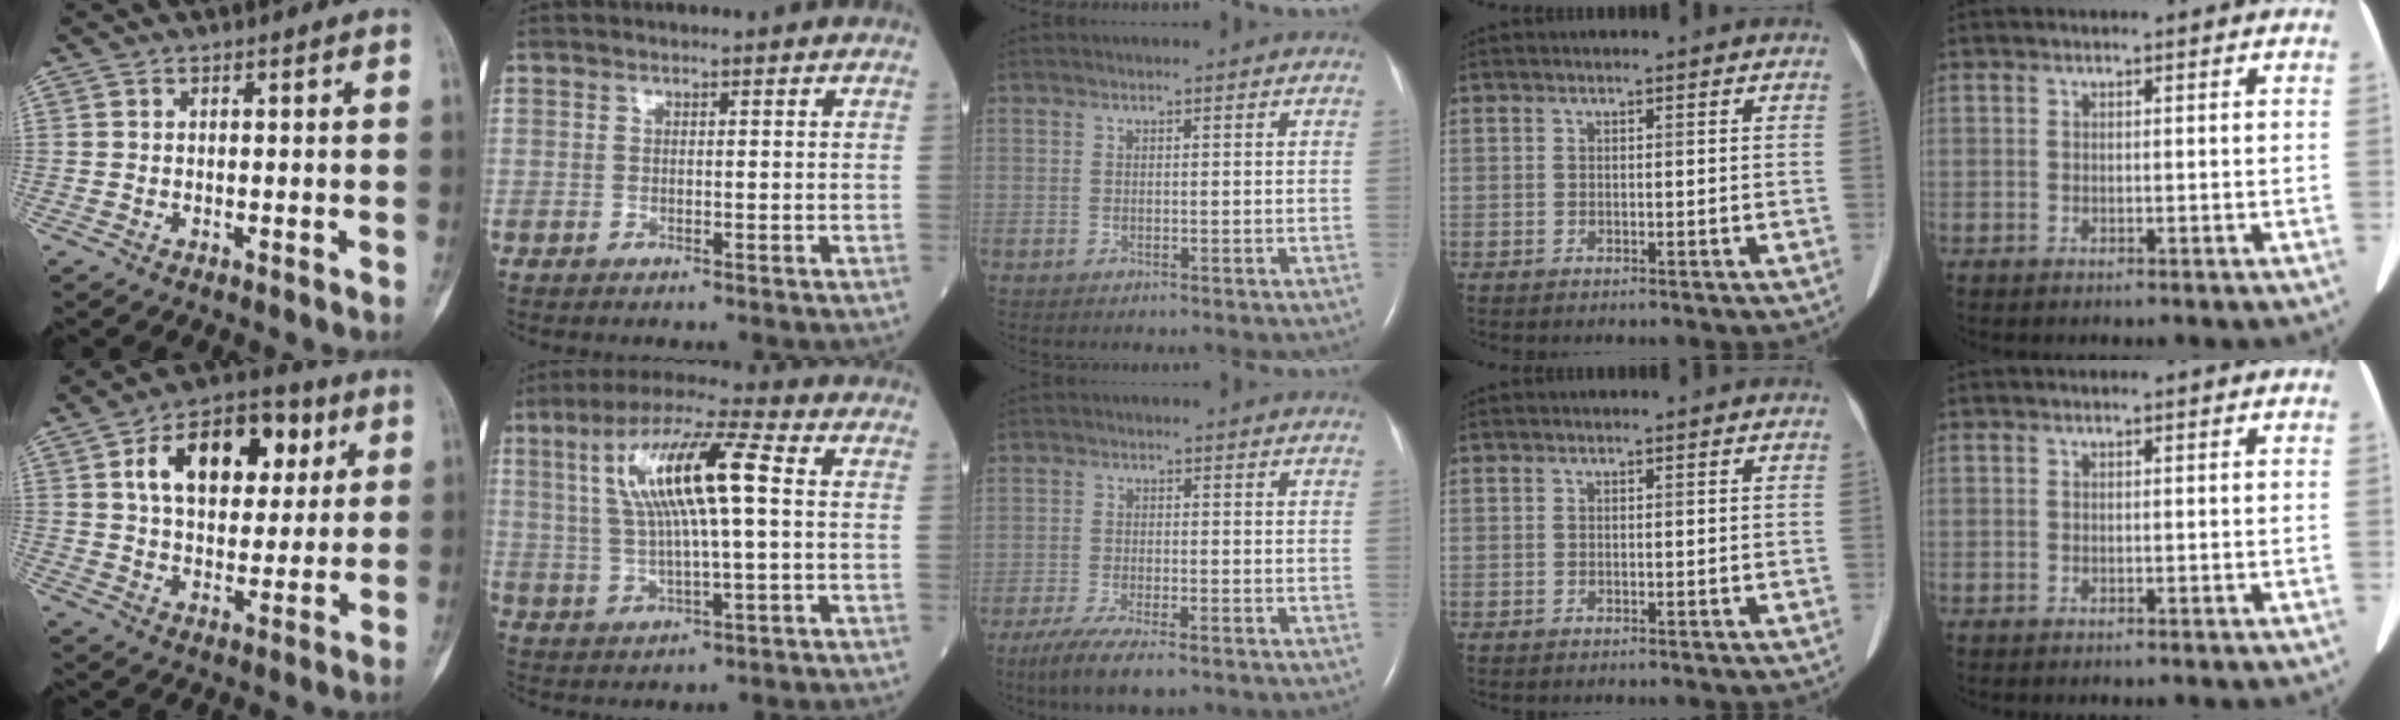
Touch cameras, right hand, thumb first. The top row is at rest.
{"thumb": {"total": 17.5, "force": [6.2, 10.6, 12.5], "torque": [-0.157, -0.001, 0.097]}, "index": {"total": 13.7, "force": [2.6, 1.9, 13.3], "torque": [-0.256, 0.025, 0.047]}, "middle": {"total": 8.7, "force": [-6.2, 2.1, 5.8], "torque": [-0.101, -0.019, -0.097]}}